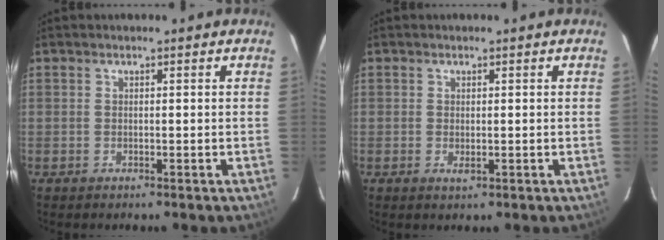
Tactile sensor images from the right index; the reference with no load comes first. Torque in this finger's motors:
{"motor_torque": [0.29, 0.09, 0.06, 0.00]}